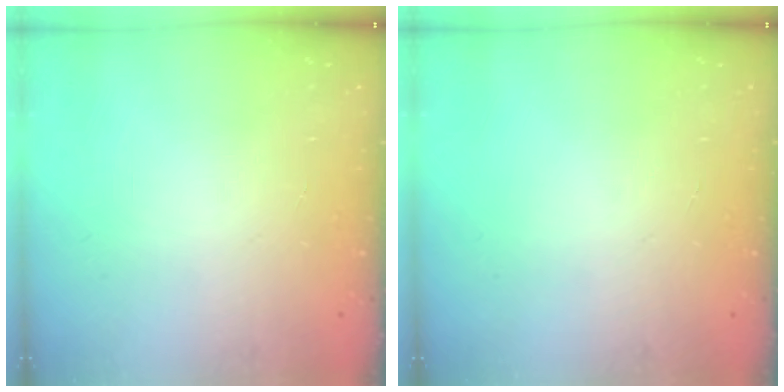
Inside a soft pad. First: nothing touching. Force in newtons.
{"total": 0.0}